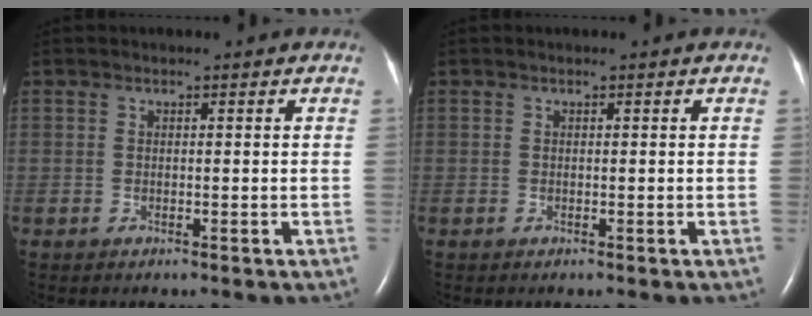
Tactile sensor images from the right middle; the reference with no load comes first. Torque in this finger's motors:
{"motor_torque": [-0.06, 0.02, -0.01, 0.00]}